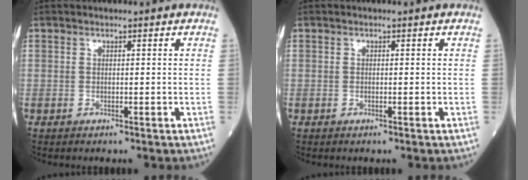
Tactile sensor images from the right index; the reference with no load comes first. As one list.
[{"total": 0.0}]